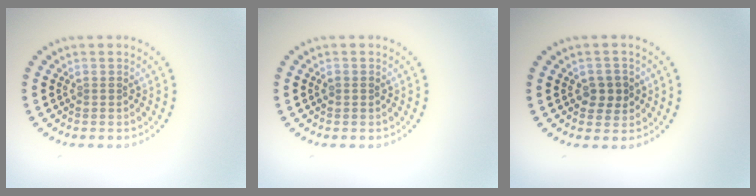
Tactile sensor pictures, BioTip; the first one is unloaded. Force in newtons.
{"total": 0.8, "press": 0.8, "slide": 0.1}
{"total": 2.2, "press": 2.2, "slide": 0.6}